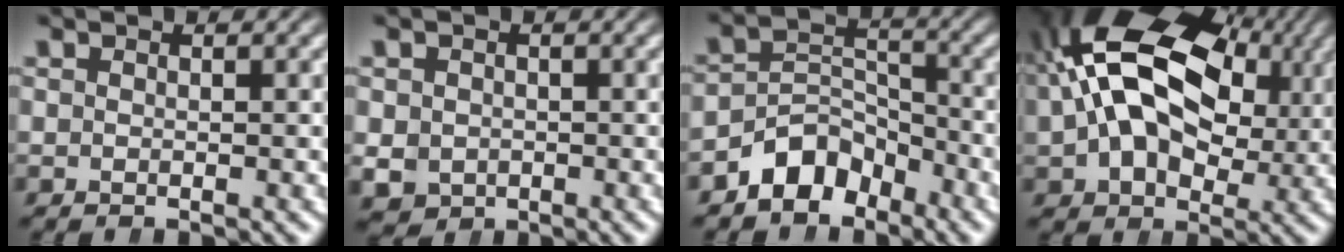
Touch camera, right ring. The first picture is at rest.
{"total": 4.3, "force": [-1.2, 3.8, 1.5], "torque": [-0.035, -0.030, -0.002]}
{"total": 5.9, "force": [-3.9, 3.8, 2.3], "torque": [-0.016, -0.010, -0.067]}
{"total": 19.3, "force": [4.7, 12.8, 13.7], "torque": [-0.258, 0.002, 0.076]}